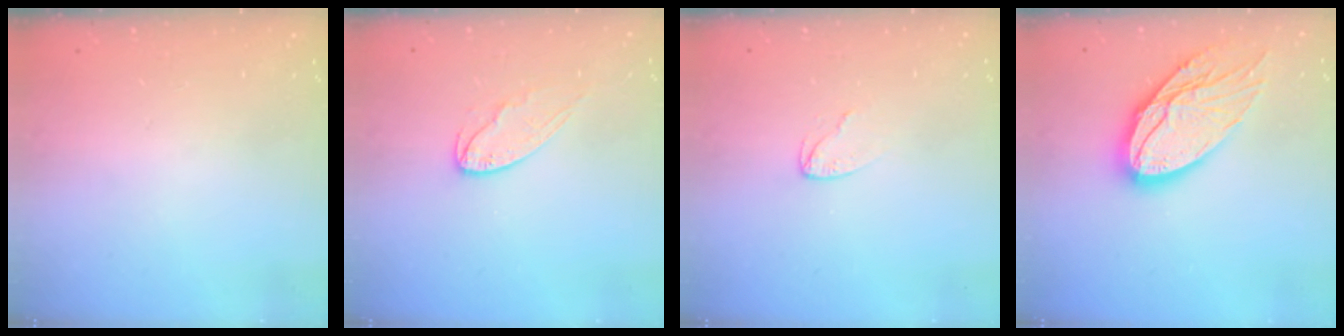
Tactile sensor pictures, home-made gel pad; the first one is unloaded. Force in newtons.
{"total": 6.9, "press": 6.9, "slide": 0.2}
{"total": 2.4, "press": 2.4, "slide": 0.2}
{"total": 16.2, "press": 16.1, "slide": 1.3}